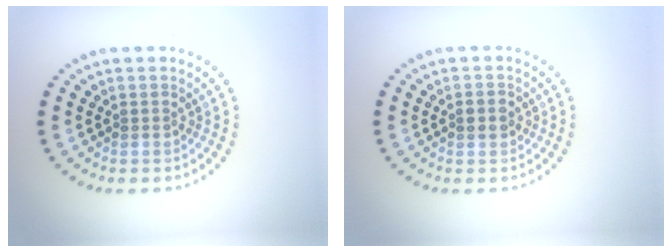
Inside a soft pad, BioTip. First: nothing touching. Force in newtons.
{"total": 1.2, "press": 1.2, "slide": 0.1}